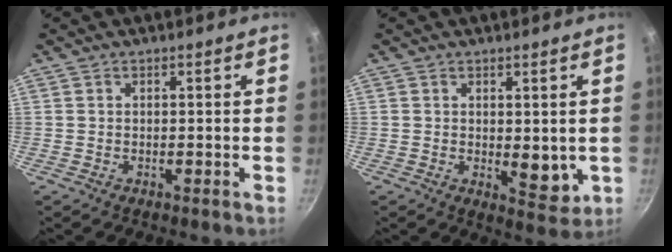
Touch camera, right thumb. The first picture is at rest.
{"total": 5.5, "force": [0.2, 2.9, 4.7], "torque": [-0.057, -0.017, 0.007]}